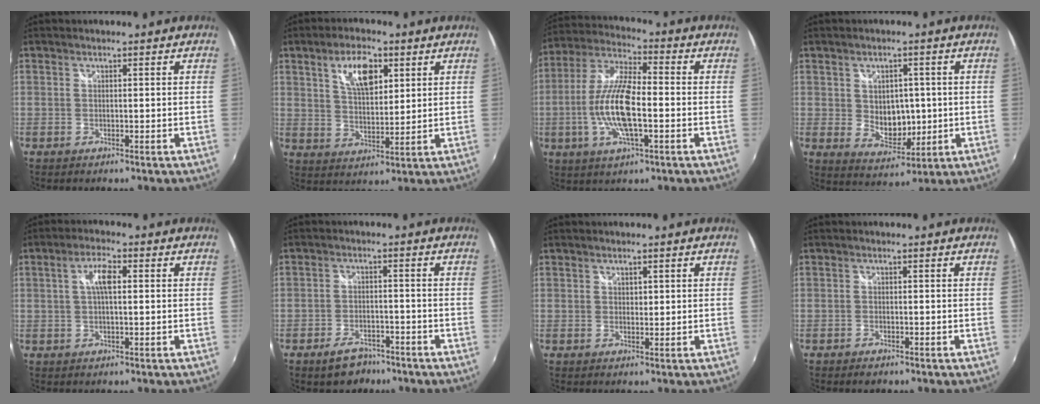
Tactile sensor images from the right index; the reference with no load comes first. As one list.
[{"total": 8.8, "force": [4.0, 4.0, 6.6], "torque": [-0.119, 0.013, 0.073]}, {"total": 13.1, "force": [-2.7, 3.8, 12.3], "torque": [-0.252, 0.002, -0.051]}, {"total": 7.5, "force": [0.2, 5.8, 4.6], "torque": [-0.080, -0.002, 0.020]}, {"total": 4.4, "force": [0.8, 1.5, 4.1], "torque": [-0.077, 0.010, 0.014]}, {"total": 6.0, "force": [-4.4, 3.4, 2.2], "torque": [-0.058, 0.009, -0.061]}, {"total": 1.1, "force": [0.6, 0.9, 0.4], "torque": [-0.002, 0.003, 0.010]}, {"total": 1.6, "force": [-1.2, 0.8, 0.7], "torque": [-0.016, -0.005, -0.021]}]